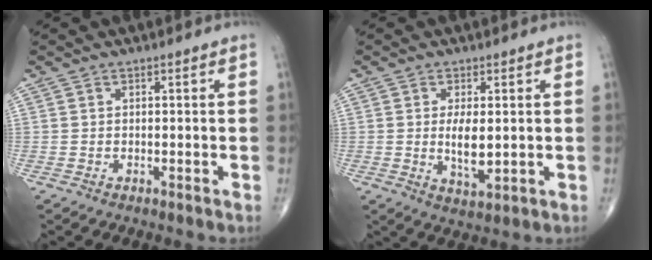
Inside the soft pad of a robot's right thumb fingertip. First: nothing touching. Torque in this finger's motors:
{"motor_torque": [2.21, 2.80, 0.68, 0.15, 0.25]}